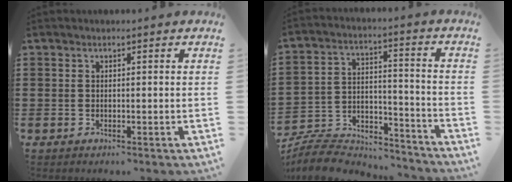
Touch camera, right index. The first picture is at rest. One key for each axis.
{"total": 8.4, "fx": -7.9, "fy": 2.3, "fz": 1.9, "tx": -0.046, "ty": 0.013, "tz": -0.158}